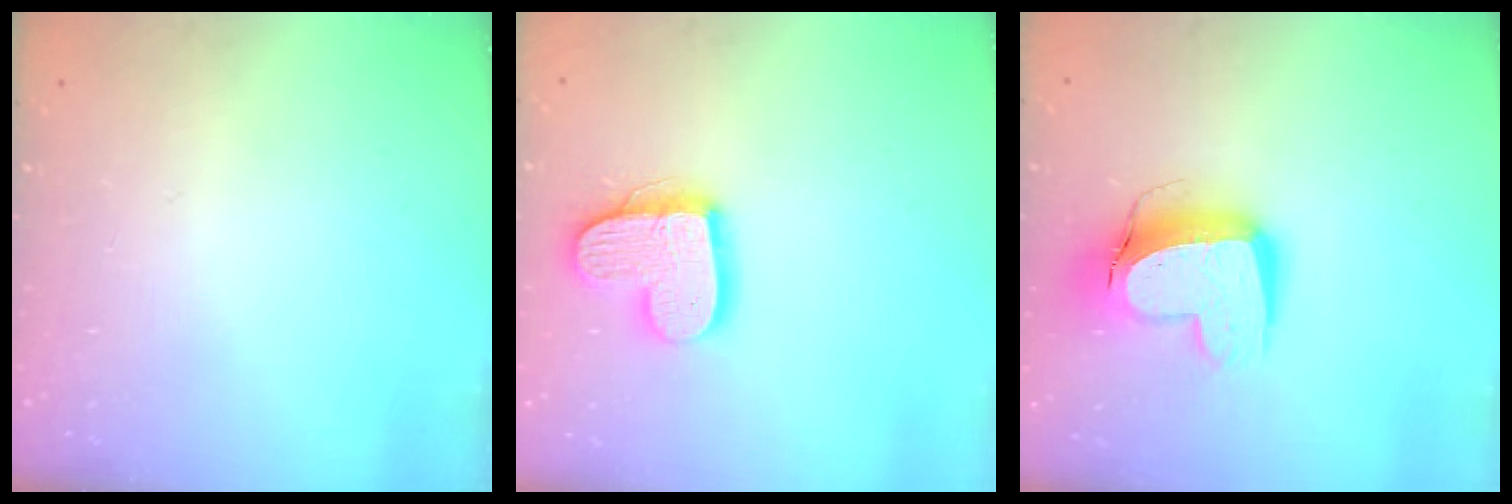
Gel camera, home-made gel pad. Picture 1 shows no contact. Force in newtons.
{"total": 13.9, "press": 13.9, "slide": 1.0}
{"total": 14.0, "press": 14.0, "slide": 1.5}